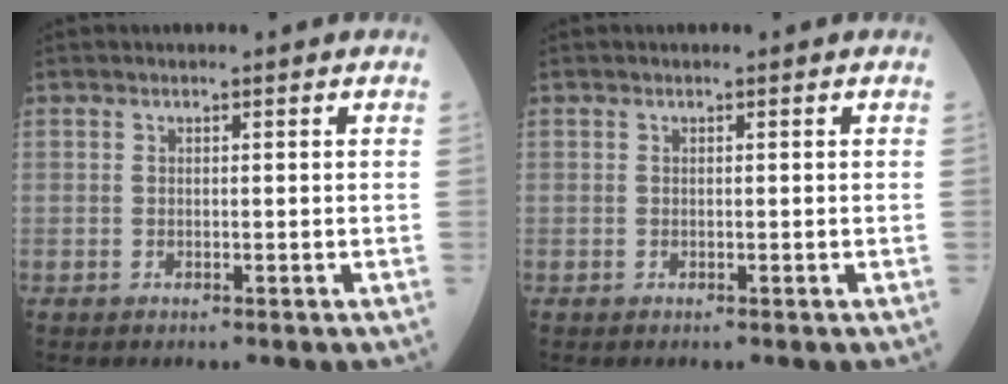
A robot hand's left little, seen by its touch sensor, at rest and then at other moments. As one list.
[{"total": 0.0}]